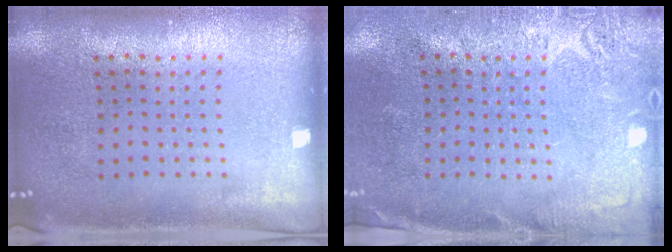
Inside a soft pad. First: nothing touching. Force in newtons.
{"total": 2.6, "press": 2.4, "slide": 1.1}